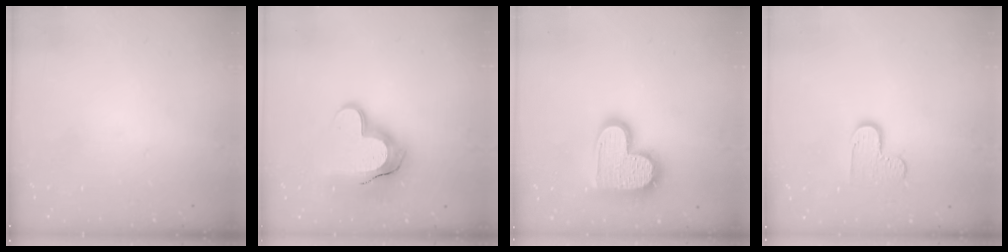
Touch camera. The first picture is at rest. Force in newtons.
{"total": 16.0, "press": 16.0, "slide": 1.0}
{"total": 16.0, "press": 16.0, "slide": 1.1}
{"total": 6.3, "press": 6.3, "slide": 0.4}